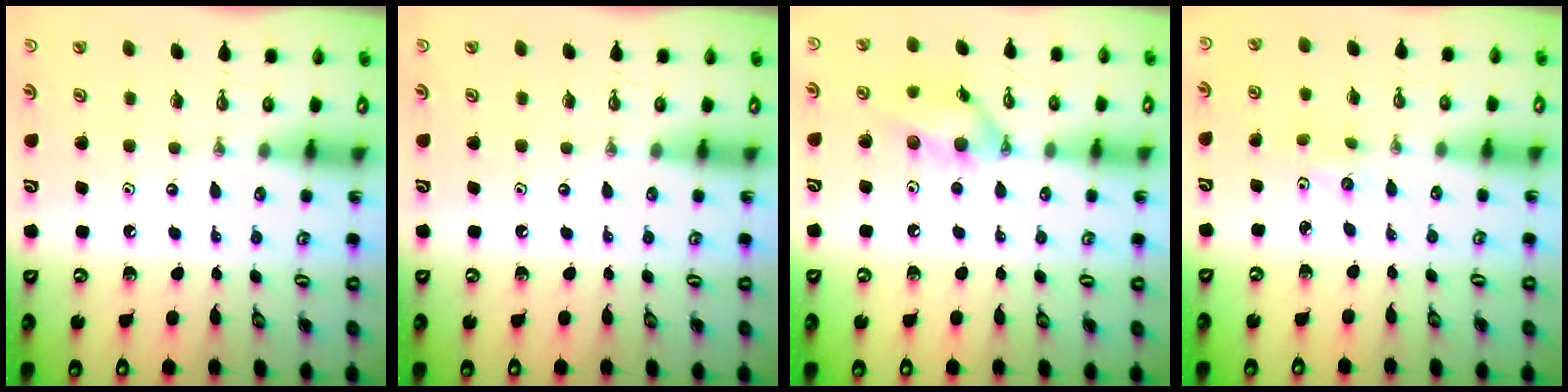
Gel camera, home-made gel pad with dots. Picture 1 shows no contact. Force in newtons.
{"total": 0.0}
{"total": 11.7, "press": 11.7, "slide": 0.7}
{"total": 4.8, "press": 4.2, "slide": 2.5}